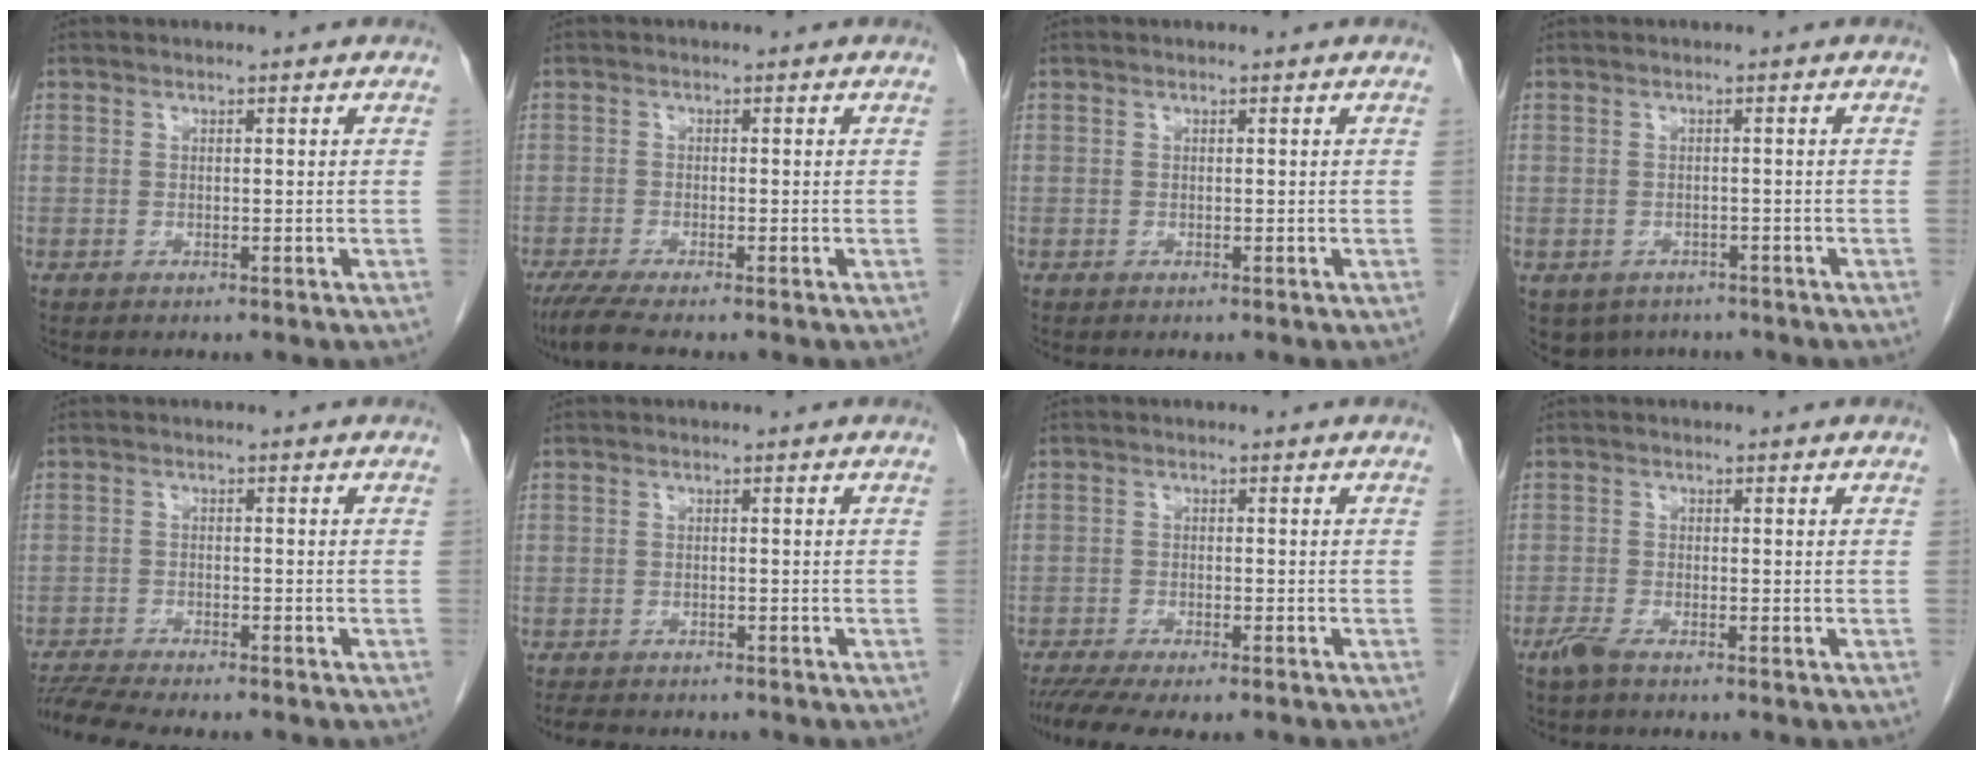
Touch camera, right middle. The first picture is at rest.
{"total": 4.3, "force": [-3.3, 0.0, 2.7], "torque": [-0.054, -0.013, -0.061]}
{"total": 0.0}
{"total": 5.2, "force": [-3.8, 3.5, 1.0], "torque": [-0.009, 0.004, -0.046]}
{"total": 7.8, "force": [-7.1, 0.4, 3.1], "torque": [-0.052, -0.008, -0.114]}
{"total": 5.9, "force": [-5.1, 1.9, 2.4], "torque": [-0.039, -0.007, -0.067]}
{"total": 9.7, "force": [-8.0, 2.0, 5.0], "torque": [-0.076, -0.008, -0.121]}
{"total": 2.1, "force": [-1.6, 0.3, 1.3], "torque": [-0.035, -0.004, -0.034]}